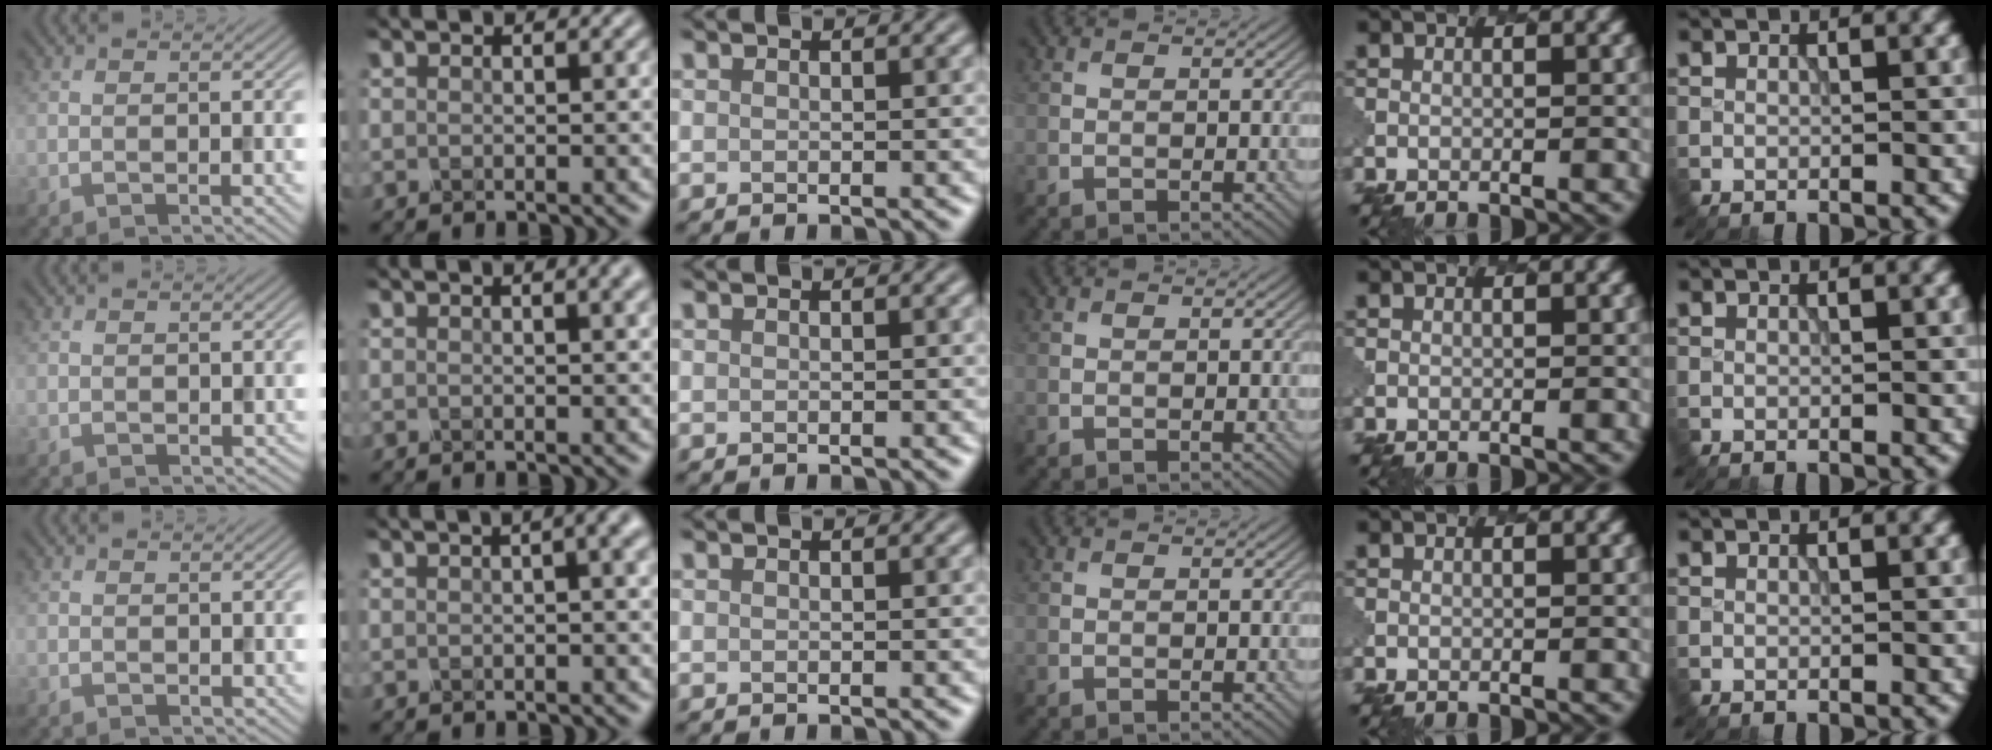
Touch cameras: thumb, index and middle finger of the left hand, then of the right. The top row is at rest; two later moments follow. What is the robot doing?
{"motion": "dispense", "object": "syringe"}